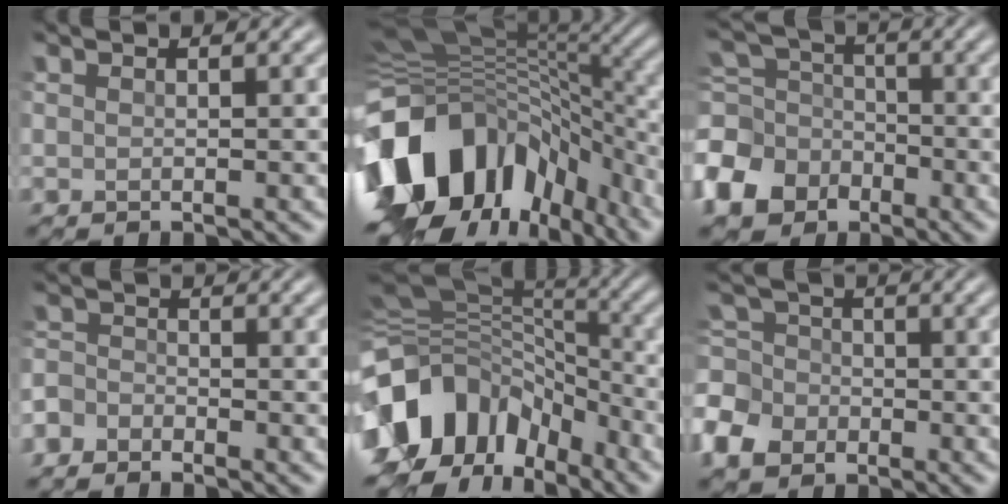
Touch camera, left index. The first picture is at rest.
{"total": 16.0, "force": [-6.0, 10.6, 10.4], "torque": [-0.214, -0.013, -0.108]}
{"total": 9.3, "force": [-4.7, 7.0, 3.7], "torque": [-0.092, -0.020, -0.106]}
{"total": 2.8, "force": [-2.1, 1.7, 0.2], "torque": [0.017, 0.000, -0.053]}
{"total": 14.6, "force": [-6.0, 10.3, 8.5], "torque": [-0.184, -0.011, -0.110]}
{"total": 6.6, "force": [-3.7, 4.9, 2.4], "torque": [-0.049, -0.008, -0.085]}